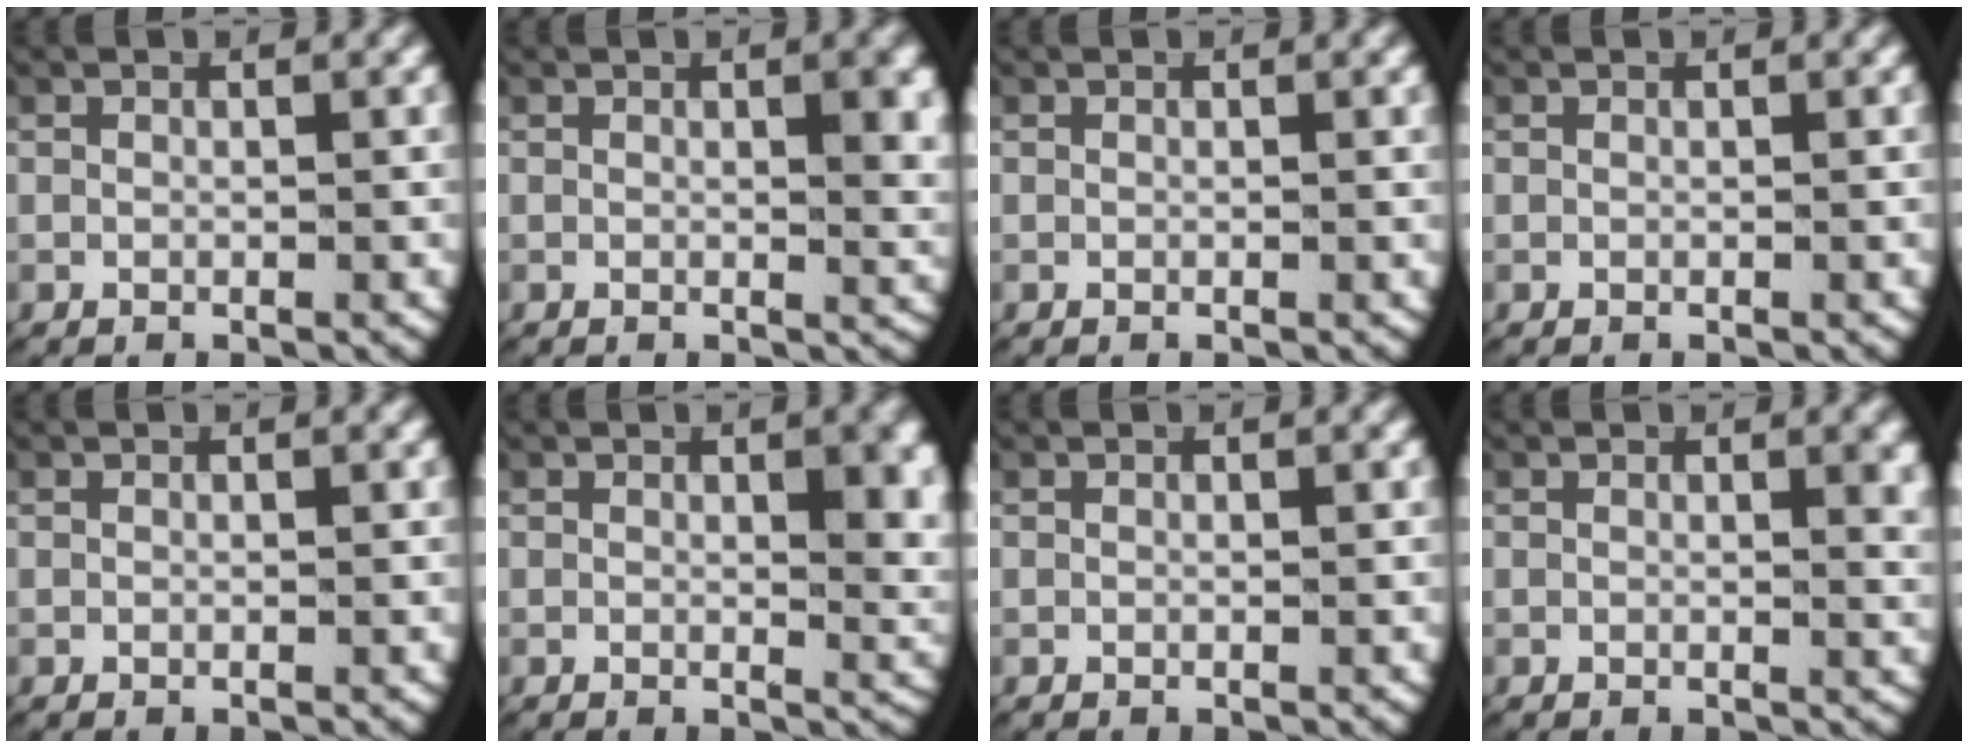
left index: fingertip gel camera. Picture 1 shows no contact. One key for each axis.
{"total": 1.9, "fx": 0.5, "fy": 0.2, "fz": 1.8, "tx": -0.029, "ty": -0.009, "tz": 0.009}
{"total": 0.0}
{"total": 0.0}
{"total": 0.0}
{"total": 2.4, "fx": 0.7, "fy": 0.5, "fz": 2.2, "tx": -0.029, "ty": -0.014, "tz": 0.013}
{"total": 0.0}
{"total": 1.1, "fx": 0.5, "fy": -0.1, "fz": 1.0, "tx": -0.014, "ty": -0.008, "tz": 0.010}